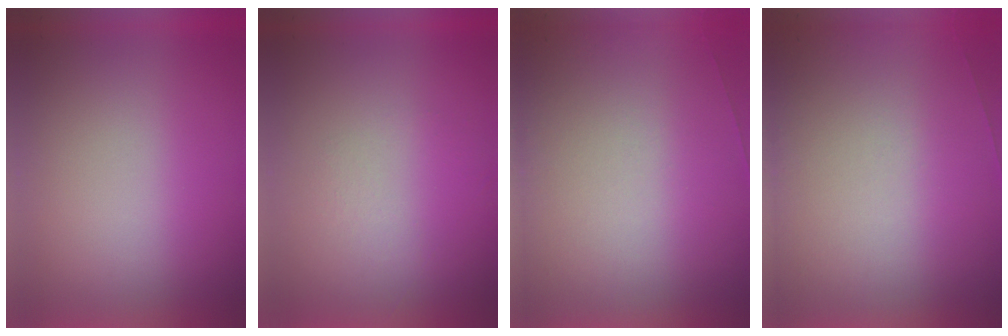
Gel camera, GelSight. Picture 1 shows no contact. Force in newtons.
{"total": 1.2}
{"total": 6.8}
{"total": 6.7}